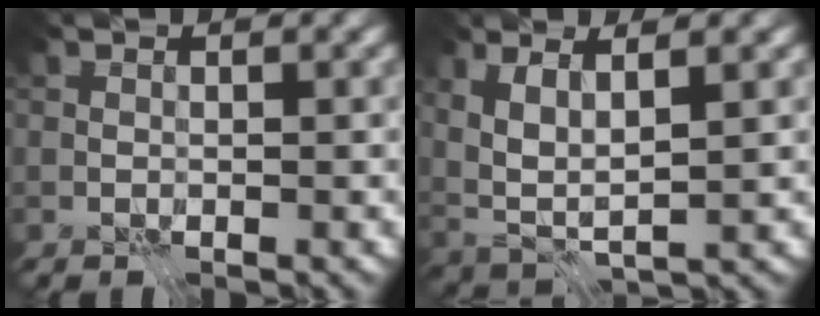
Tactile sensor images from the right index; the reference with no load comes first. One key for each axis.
{"total": 4.5, "fx": 1.6, "fy": 1.4, "fz": 4.0, "tx": -0.088, "ty": -0.008, "tz": 0.030}